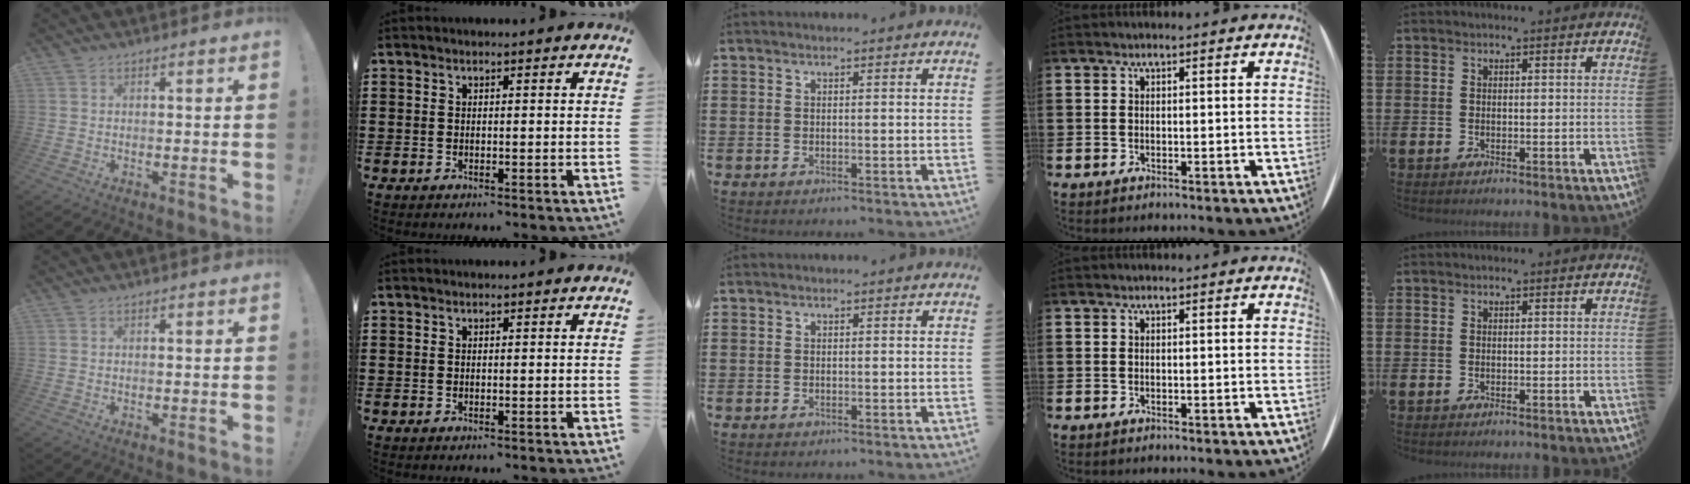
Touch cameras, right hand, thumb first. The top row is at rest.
{}